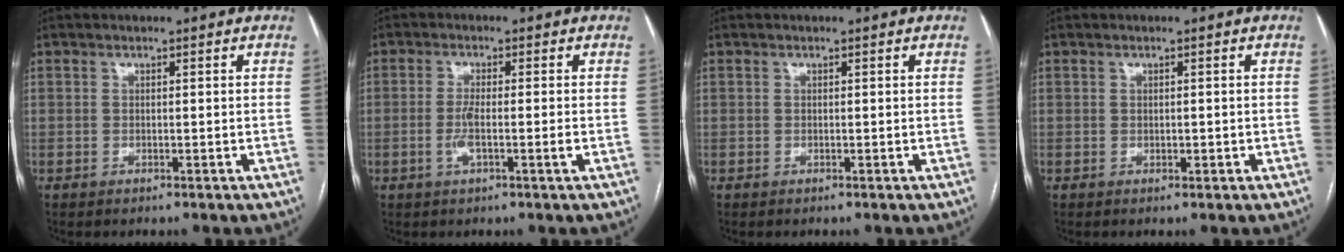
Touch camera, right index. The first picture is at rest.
{"total": 3.6, "force": [-1.1, 0.1, 3.4], "torque": [-0.070, -0.004, -0.021]}
{"total": 0.0}
{"total": 0.7, "force": [-0.2, 0.5, 0.5], "torque": [-0.006, 0.000, 0.000]}